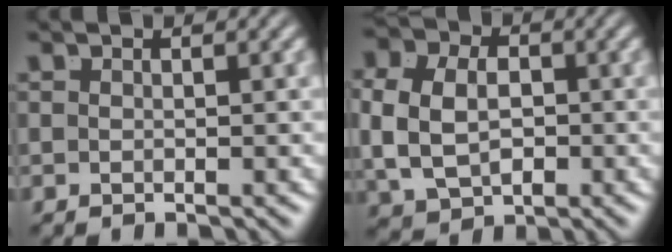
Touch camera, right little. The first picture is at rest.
{"total": 7.0, "force": [-0.1, 5.6, 4.1], "torque": [-0.091, -0.020, 0.007]}